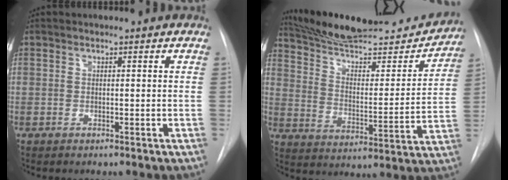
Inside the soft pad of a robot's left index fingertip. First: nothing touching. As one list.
[{"total": 24.3, "force": [22.6, 3.7, 8.2], "torque": [-0.126, -0.034, 0.323]}]